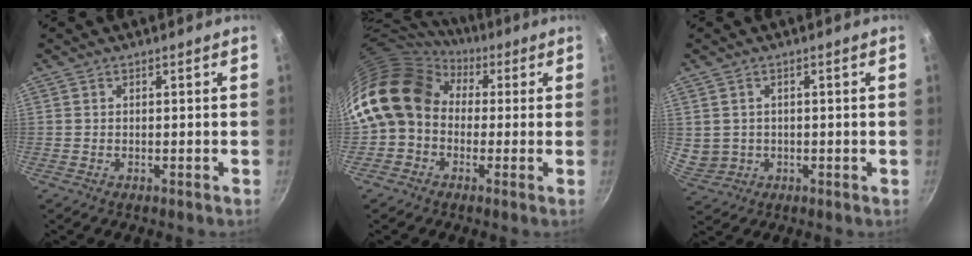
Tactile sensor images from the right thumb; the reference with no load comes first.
{"total": 15.0, "force": [1.6, 12.2, 8.5], "torque": [-0.140, 0.031, 0.009]}
{"total": 3.9, "force": [0.3, 3.6, 1.5], "torque": [-0.022, 0.002, 0.019]}